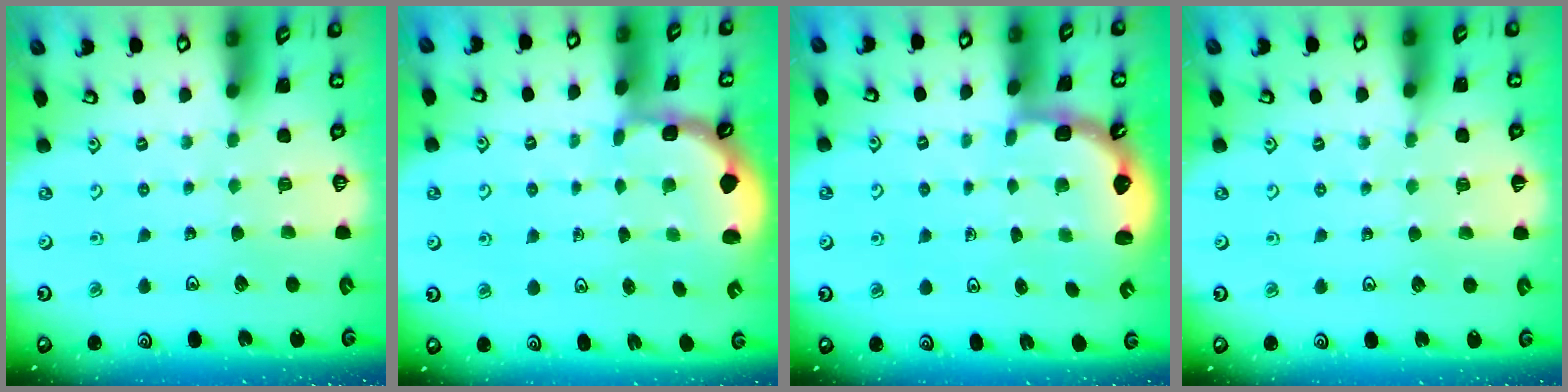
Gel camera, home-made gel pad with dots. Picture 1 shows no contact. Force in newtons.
{"total": 1.8, "press": 1.6, "slide": 0.8}
{"total": 2.4, "press": 2.0, "slide": 1.3}
{"total": 3.4, "press": 3.3, "slide": 0.6}